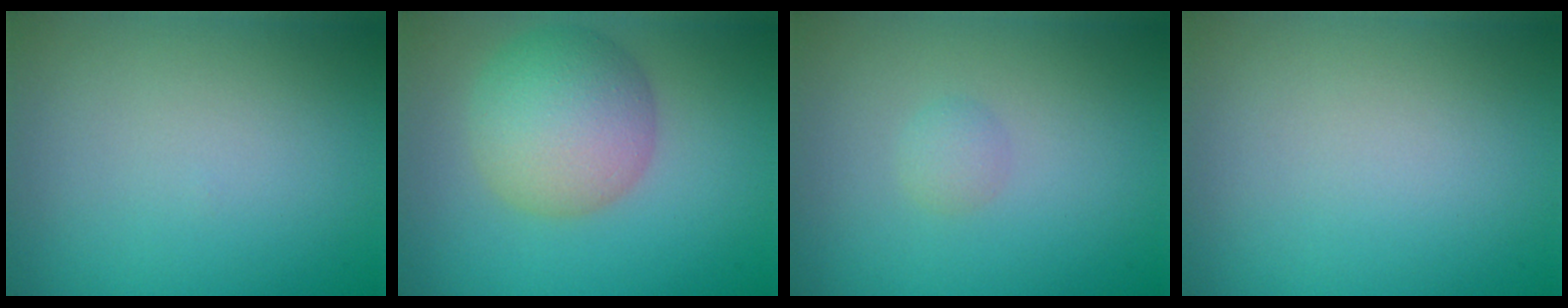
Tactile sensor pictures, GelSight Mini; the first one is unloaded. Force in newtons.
{"total": 6.8, "press": 6.8, "slide": 0.3}
{"total": 1.0, "press": 1.0, "slide": 0.1}
{"total": 0.0}